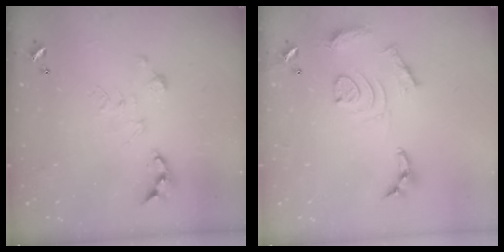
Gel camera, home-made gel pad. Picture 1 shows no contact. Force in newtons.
{"total": 13.0, "press": 12.9, "slide": 1.1}